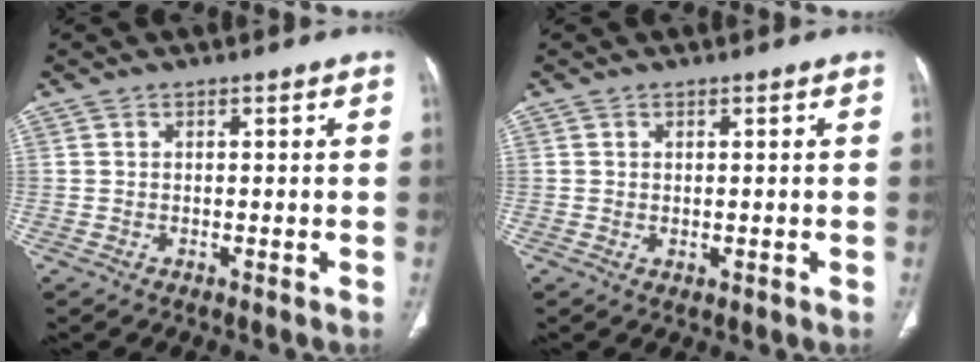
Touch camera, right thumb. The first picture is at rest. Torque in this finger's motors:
{"motor_torque": [-0.50, -0.09, -0.27, -0.13, -0.04]}